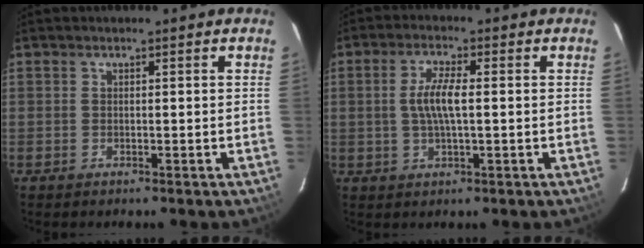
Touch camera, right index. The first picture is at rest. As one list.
[{"total": 5.8, "force": [0.2, 1.5, 5.6], "torque": [-0.108, 0.003, 0.007]}]